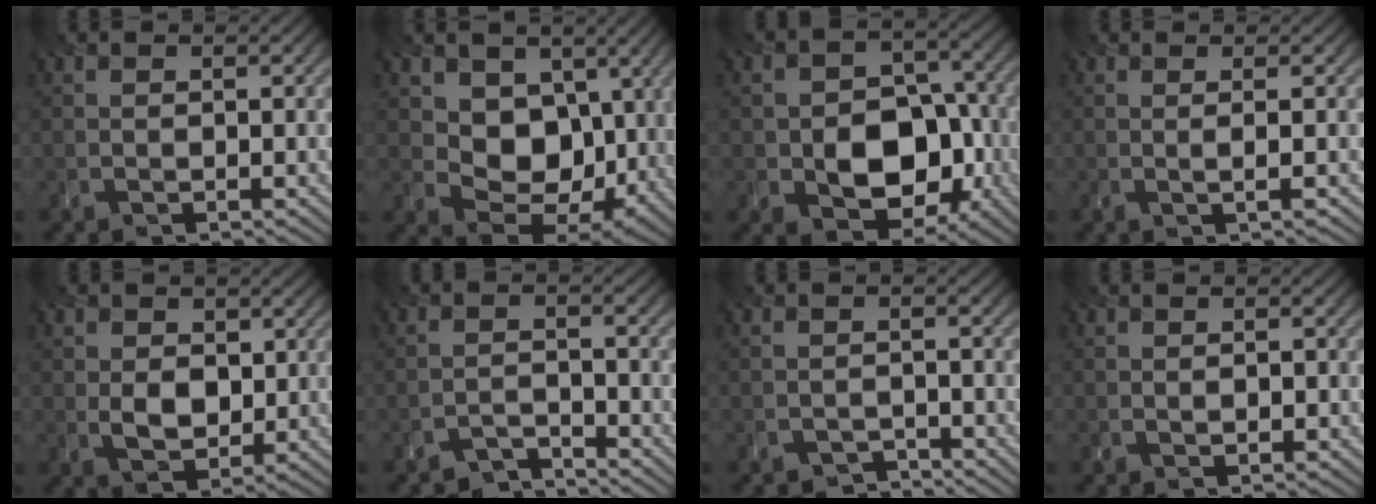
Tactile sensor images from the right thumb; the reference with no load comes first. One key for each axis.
{"total": 10.4, "fx": 3.0, "fy": 7.8, "fz": 6.1, "tx": -0.130, "ty": -0.026, "tz": 0.046}
{"total": 10.0, "fx": -2.4, "fy": 7.3, "fz": 6.4, "tx": -0.095, "ty": -0.014, "tz": -0.041}
{"total": 1.7, "fx": 0.2, "fy": 0.3, "fz": 1.6, "tx": -0.030, "ty": 0.003, "tz": -0.005}
{"total": 4.6, "fx": 0.9, "fy": 3.5, "fz": 2.9, "tx": -0.063, "ty": -0.009, "tz": 0.016}
{"total": 2.5, "fx": -2.5, "fy": 0.3, "fz": 0.3, "tx": 0.002, "ty": 0.003, "tz": -0.054}
{"total": 1.6, "fx": -1.5, "fy": 0.4, "fz": 0.0, "tx": 0.007, "ty": 0.001, "tz": -0.031}
{"total": 0.9, "fx": 0.1, "fy": 0.5, "fz": 0.7, "tx": -0.008, "ty": -0.004, "tz": 0.003}